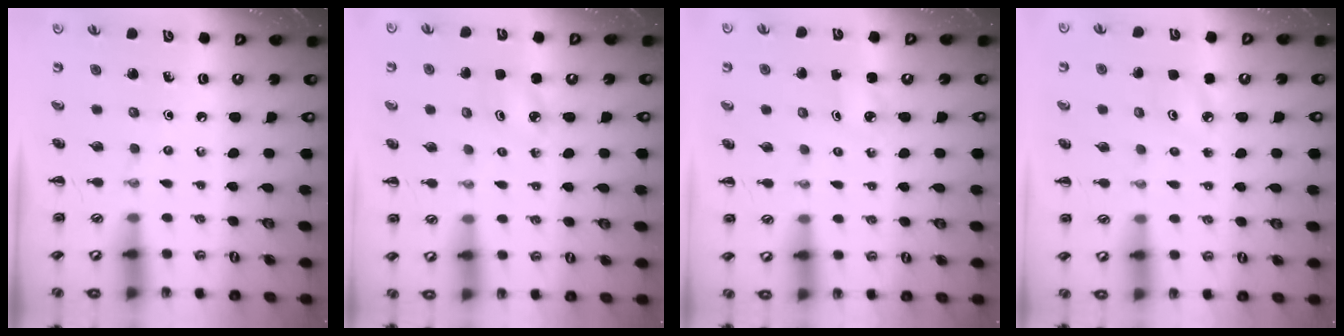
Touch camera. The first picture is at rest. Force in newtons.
{"total": 2.5, "press": 2.5, "slide": 0.4}
{"total": 2.2, "press": 2.1, "slide": 0.4}
{"total": 5.5, "press": 5.2, "slide": 1.8}